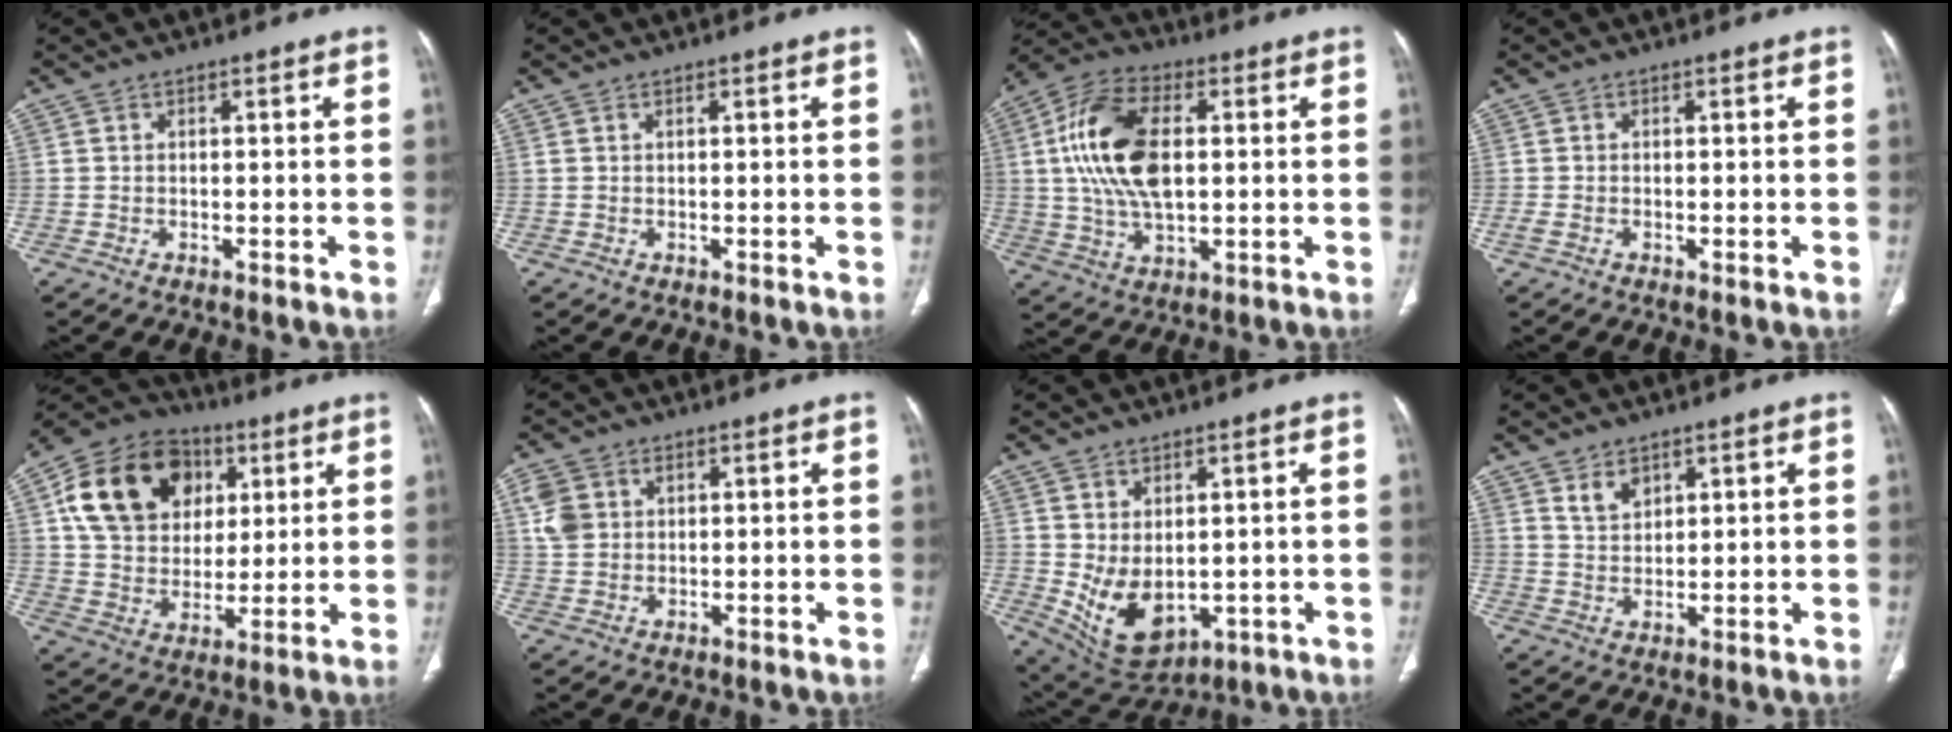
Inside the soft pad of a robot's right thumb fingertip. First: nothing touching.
{"total": 0.0}
{"total": 16.7, "force": [2.3, 9.2, 13.7], "torque": [-0.266, 0.013, 0.043]}
{"total": 1.0, "force": [-0.3, 0.5, 0.9], "torque": [-0.027, -0.004, -0.008]}
{"total": 20.1, "force": [6.8, 15.2, 11.3], "torque": [-0.181, 0.007, 0.120]}
{"total": 5.4, "force": [1.7, 4.4, 2.7], "torque": [-0.041, -0.001, 0.035]}
{"total": 9.8, "force": [-0.4, 6.3, 7.6], "torque": [-0.118, -0.010, 0.027]}
{"total": 3.6, "force": [2.4, 2.2, 1.6], "torque": [-0.014, -0.021, 0.053]}